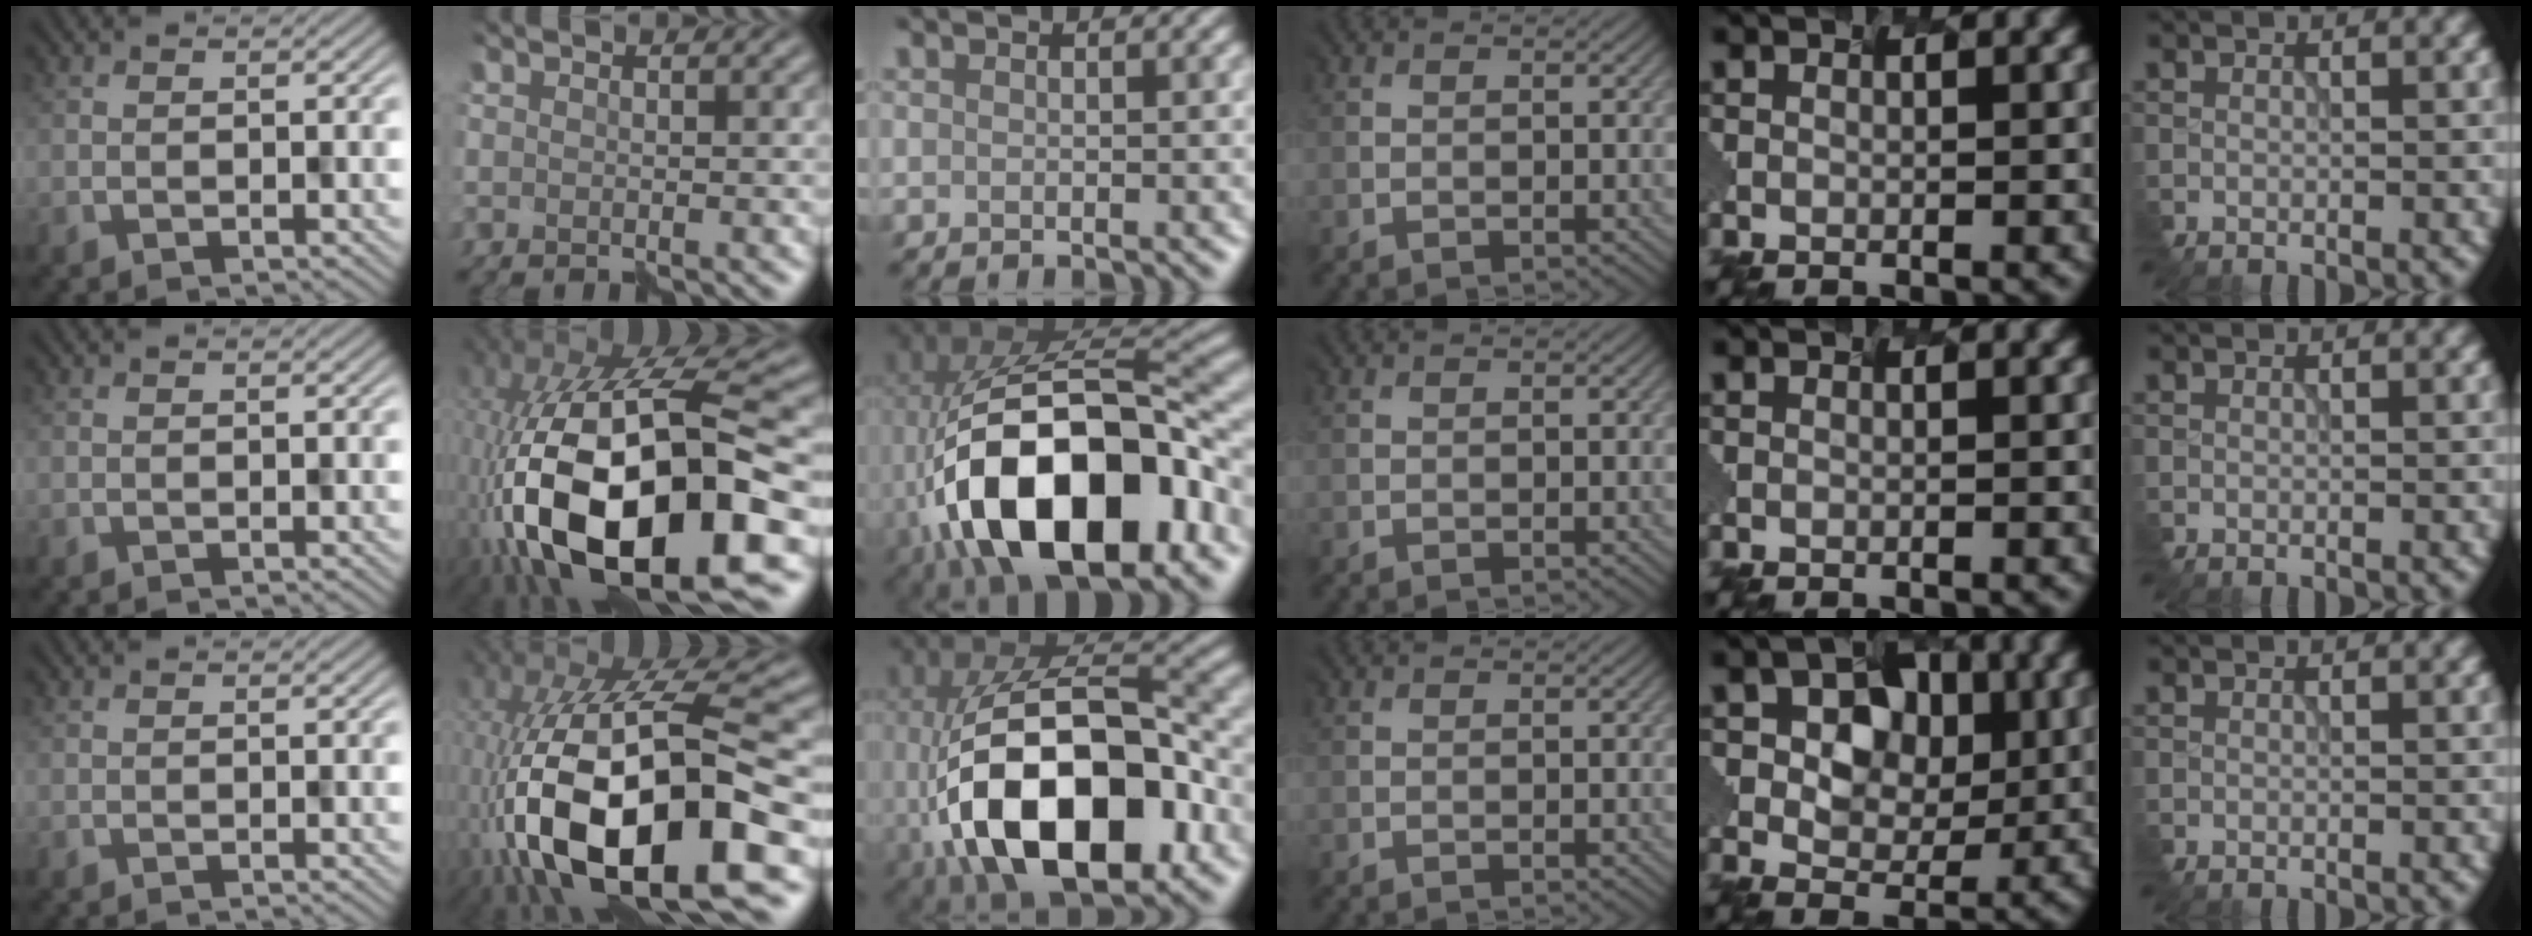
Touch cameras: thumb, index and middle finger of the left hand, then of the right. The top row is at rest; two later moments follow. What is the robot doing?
{"motion": "assemble", "object": "hinged jar"}